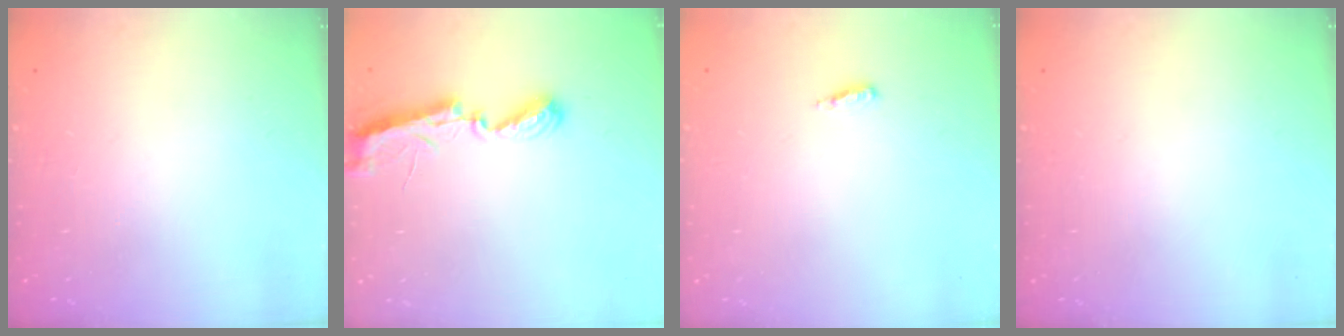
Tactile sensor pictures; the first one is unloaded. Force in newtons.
{"total": 7.2, "press": 7.2, "slide": 0.1}
{"total": 2.7, "press": 2.5, "slide": 1.0}
{"total": 0.0}